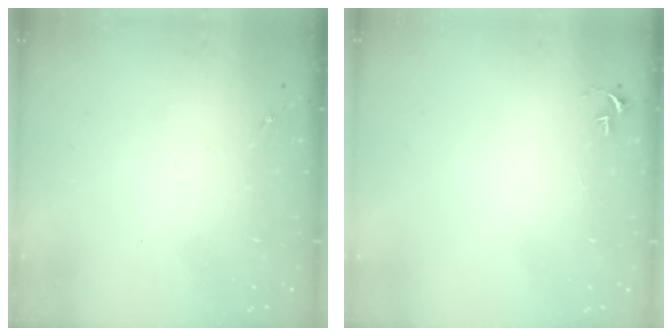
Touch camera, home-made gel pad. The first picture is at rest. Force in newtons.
{"total": 2.7, "press": 2.7, "slide": 0.3}